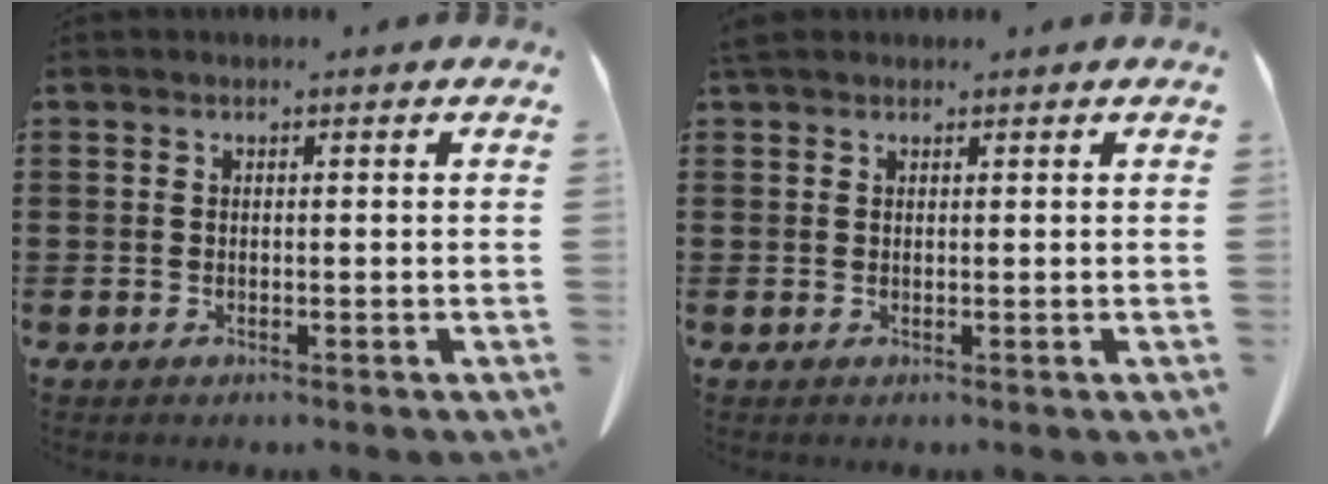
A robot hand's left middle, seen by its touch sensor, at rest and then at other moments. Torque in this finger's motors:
{"motor_torque": [0.51, 0.36, 0.39, 0.11]}